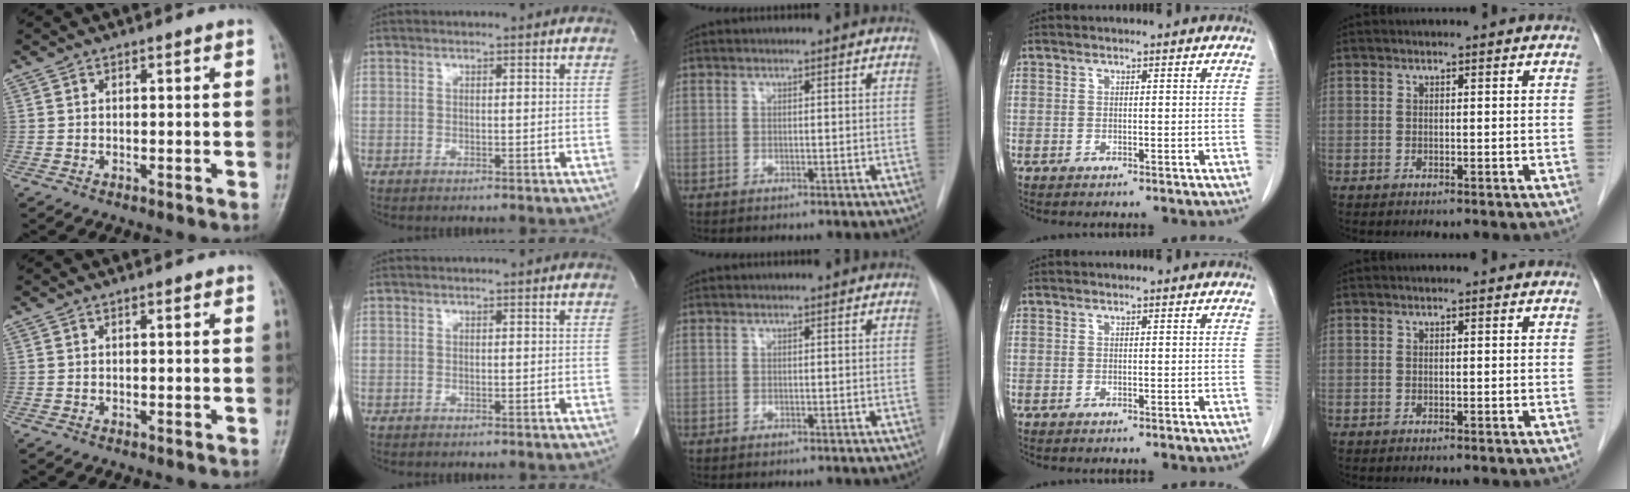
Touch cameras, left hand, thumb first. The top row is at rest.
{}